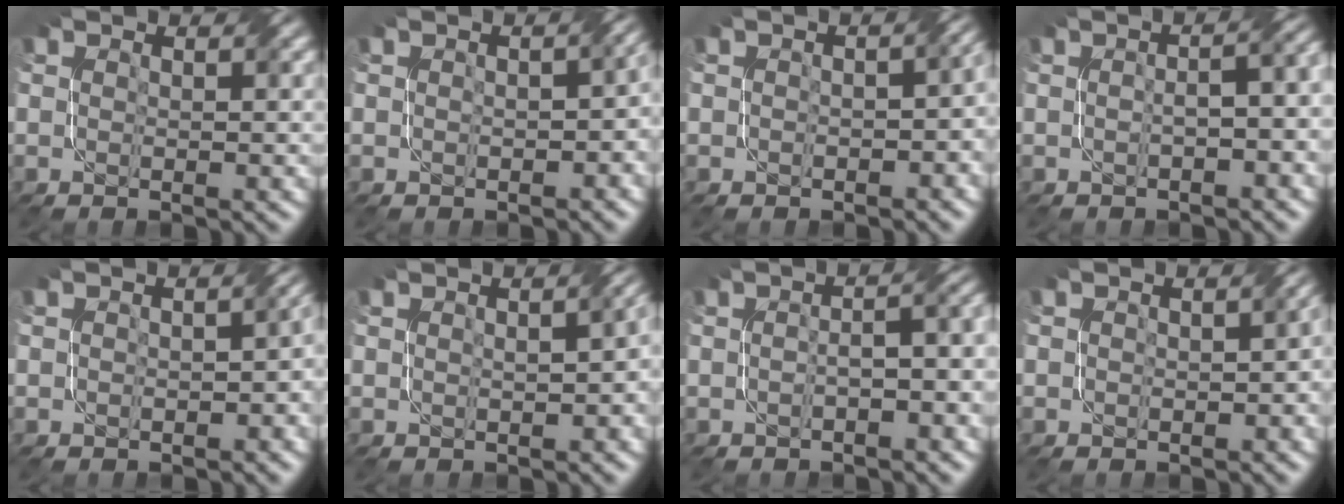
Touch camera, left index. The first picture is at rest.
{"total": 3.9, "force": [-0.3, 2.2, 3.3], "torque": [-0.022, -0.001, 0.006]}
{"total": 4.5, "force": [-0.5, 2.6, 3.6], "torque": [-0.016, -0.001, -0.001]}
{"total": 5.4, "force": [-0.4, 2.3, 4.9], "torque": [-0.043, 0.016, -0.010]}
{"total": 4.0, "force": [-0.6, 2.4, 3.1], "torque": [-0.016, -0.002, -0.001]}
{"total": 3.6, "force": [0.0, 1.5, 3.3], "torque": [-0.030, 0.003, 0.012]}
{"total": 4.5, "force": [-0.9, 1.6, 4.1], "torque": [-0.045, 0.010, -0.011]}
{"total": 3.2, "force": [-0.2, 2.1, 2.4], "torque": [-0.012, -0.002, 0.000]}